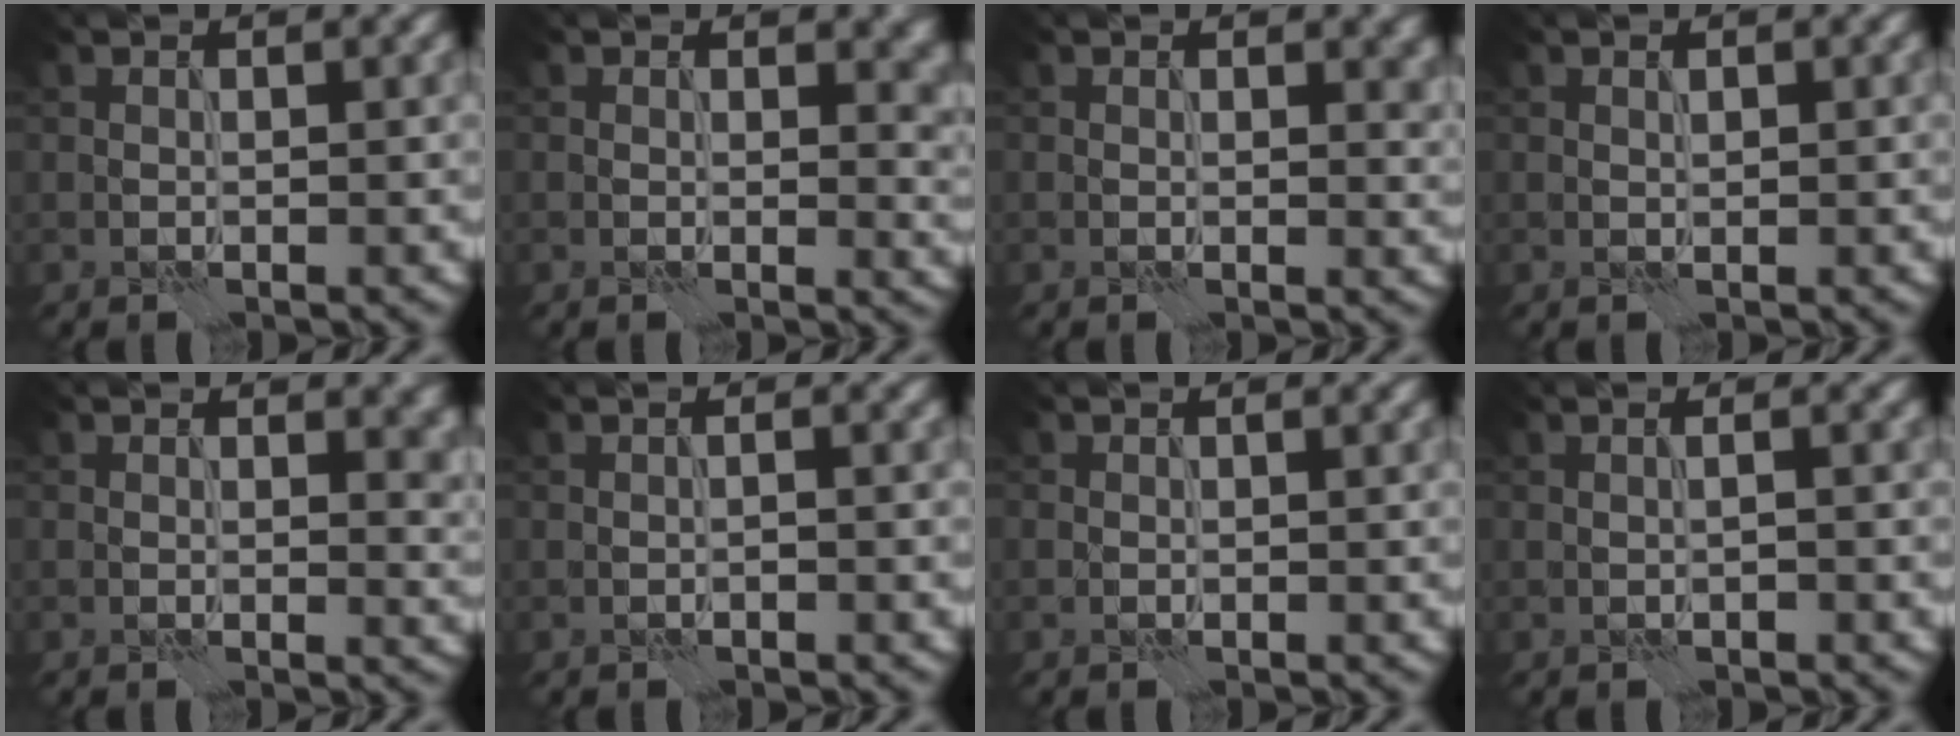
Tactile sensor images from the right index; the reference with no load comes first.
{"total": 3.8, "force": [1.2, 2.1, 2.9], "torque": [-0.025, -0.004, 0.023]}
{"total": 2.5, "force": [0.9, 1.3, 2.0], "torque": [-0.014, -0.001, 0.016]}
{"total": 0.0}
{"total": 3.3, "force": [1.1, 1.8, 2.5], "torque": [-0.019, -0.003, 0.021]}
{"total": 1.2, "force": [-0.1, 0.4, 1.1], "torque": [-0.004, -0.001, -0.008]}
{"total": 0.0}
{"total": 1.5, "force": [0.1, 0.7, 1.4], "torque": [-0.004, 0.001, -0.012]}